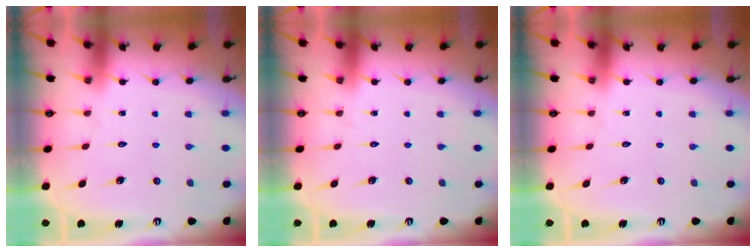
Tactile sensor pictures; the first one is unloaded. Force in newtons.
{"total": 0.0}
{"total": 0.0}